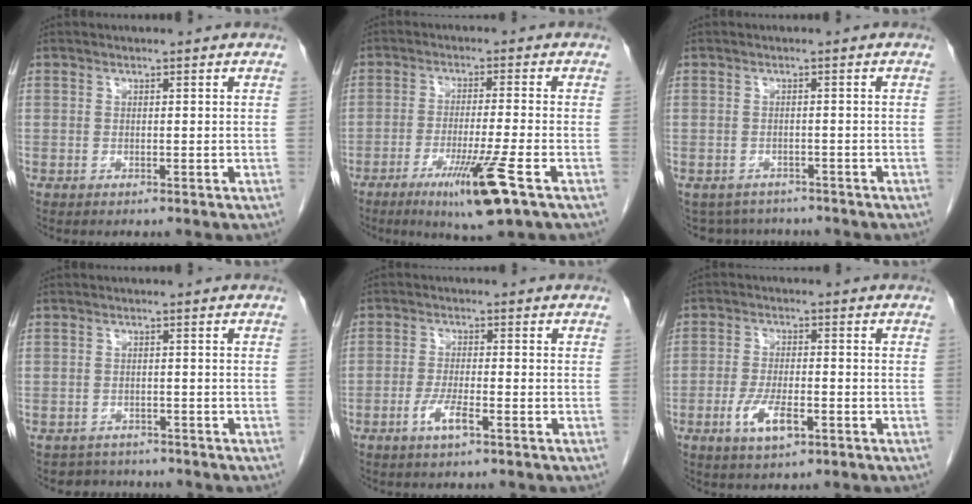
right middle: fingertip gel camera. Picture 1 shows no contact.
{"total": 9.3, "force": [-4.8, -0.6, 8.0], "torque": [-0.139, -0.027, -0.080]}
{"total": 5.6, "force": [-5.0, 2.7, 0.4], "torque": [-0.003, 0.002, -0.065]}
{"total": 3.2, "force": [-2.8, 1.4, -0.6], "torque": [0.005, 0.003, -0.044]}
{"total": 3.8, "force": [-2.0, 0.5, 3.3], "torque": [-0.067, -0.003, -0.038]}
{"total": 6.0, "force": [-2.6, 1.9, 5.1], "torque": [-0.102, -0.005, -0.041]}